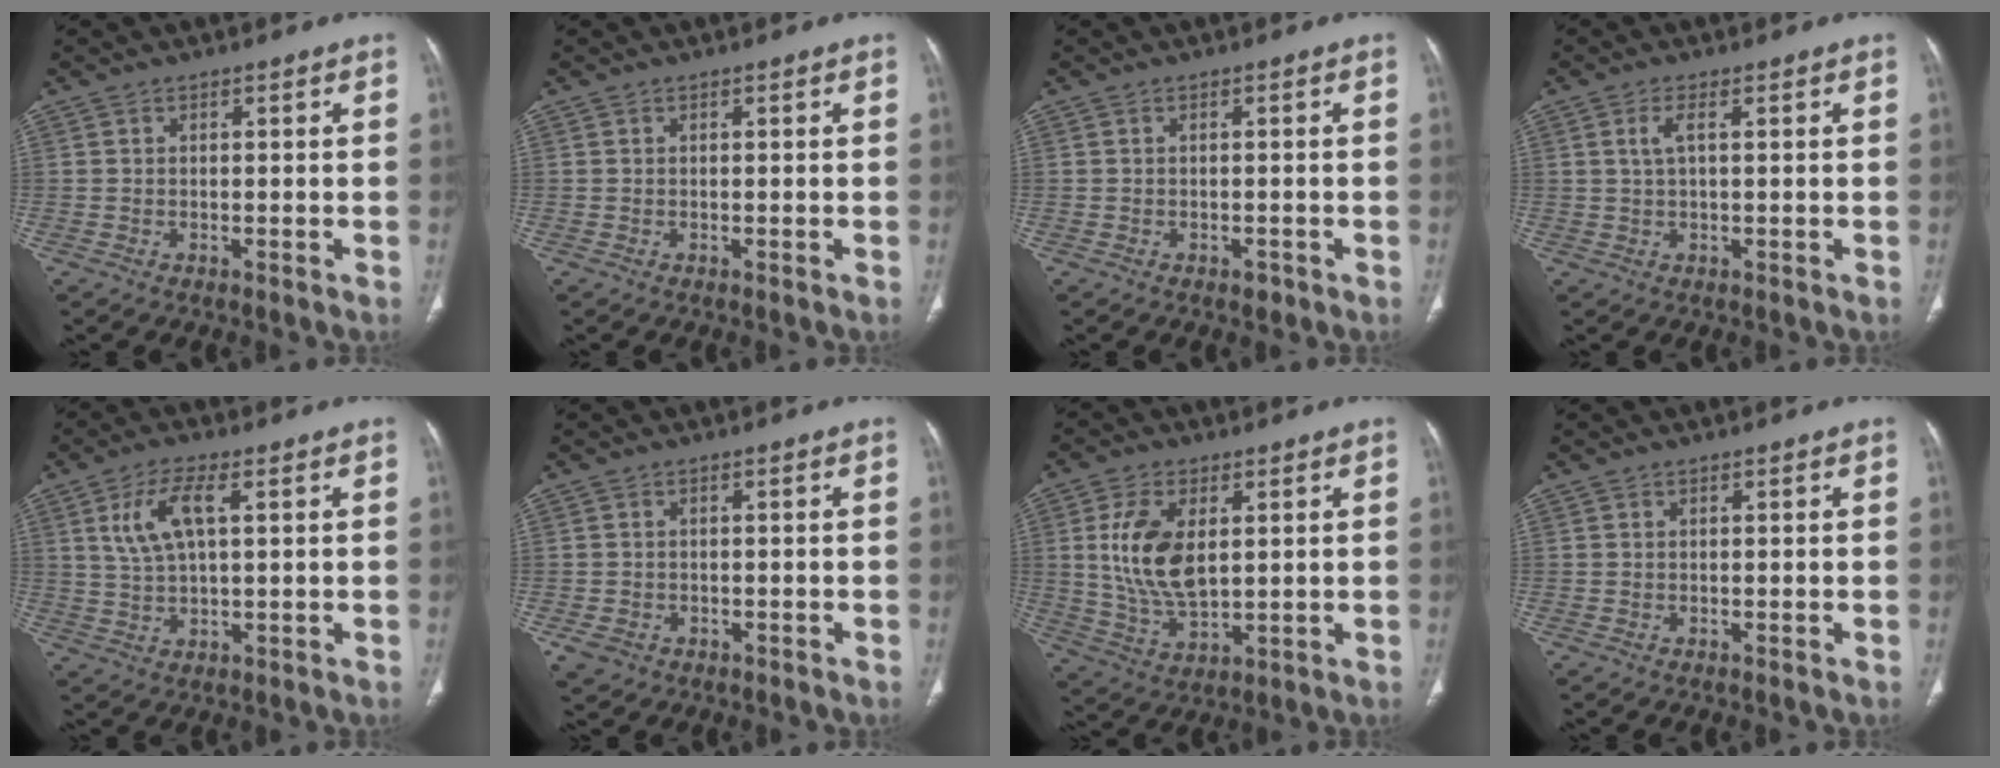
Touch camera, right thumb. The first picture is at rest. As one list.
[{"total": 0.0}, {"total": 1.1, "force": [-0.6, 0.7, 0.6], "torque": [-0.006, 0.000, -0.007]}, {"total": 2.6, "force": [0.7, 0.8, 2.3], "torque": [-0.058, 0.006, 0.018]}, {"total": 8.1, "force": [2.6, 3.2, 7.0], "torque": [-0.148, 0.003, 0.055]}, {"total": 3.2, "force": [-1.3, 2.5, 1.3], "torque": [-0.029, 0.003, -0.014]}, {"total": 12.3, "force": [2.3, 6.7, 10.0], "torque": [-0.194, -0.014, 0.053]}, {"total": 0.0}]